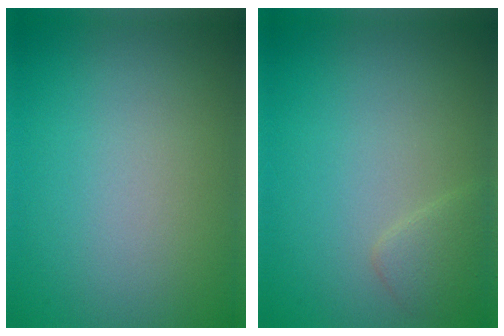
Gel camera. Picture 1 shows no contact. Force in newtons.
{"total": 1.4, "press": 1.4, "slide": 0.1}